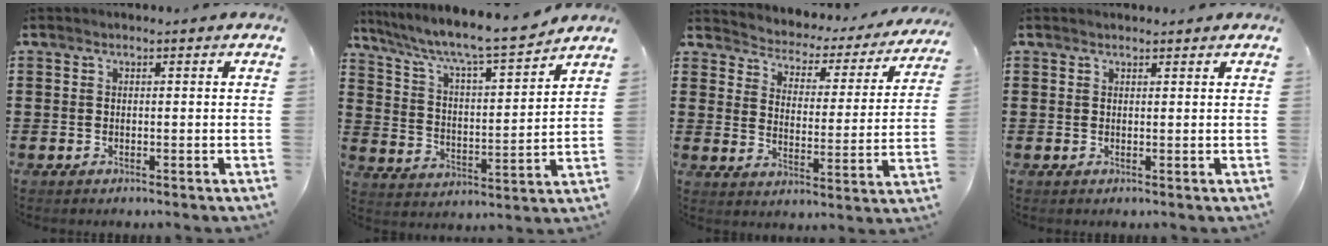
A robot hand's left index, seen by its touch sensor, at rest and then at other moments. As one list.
[{"total": 6.9, "force": [5.9, 0.4, 3.5], "torque": [-0.094, -0.044, 0.092]}, {"total": 2.5, "force": [2.4, 0.7, 0.0], "torque": [-0.022, -0.028, 0.028]}, {"total": 0.7, "force": [0.7, 0.1, 0.1], "torque": [-0.004, -0.001, 0.015]}]